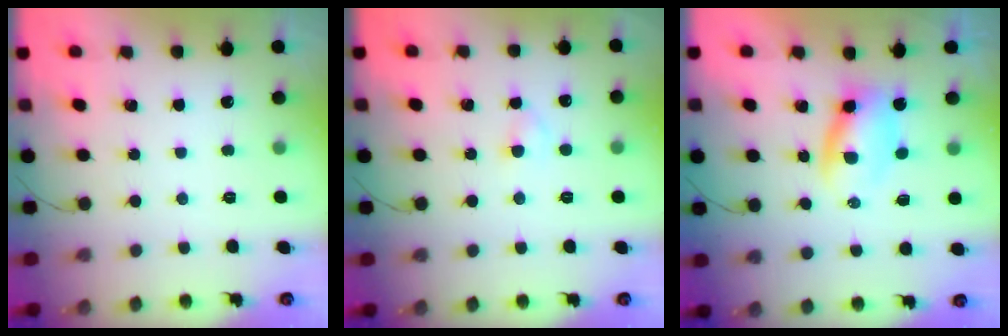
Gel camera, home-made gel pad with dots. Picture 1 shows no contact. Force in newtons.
{"total": 2.3, "press": 2.0, "slide": 1.1}
{"total": 3.5, "press": 3.4, "slide": 0.9}